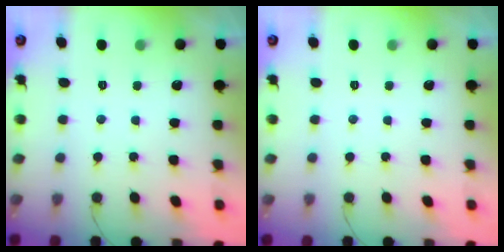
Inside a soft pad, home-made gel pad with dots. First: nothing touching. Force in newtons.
{"total": 0.0}